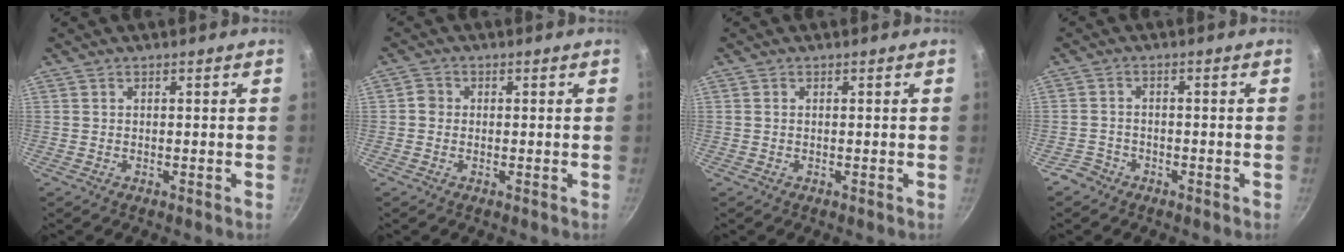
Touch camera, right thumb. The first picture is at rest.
{"total": 1.9, "force": [-0.2, 1.8, 0.7], "torque": [-0.003, 0.008, -0.008]}
{"total": 0.0}
{"total": 2.8, "force": [-2.0, 1.9, 0.2], "torque": [0.001, 0.029, -0.036]}